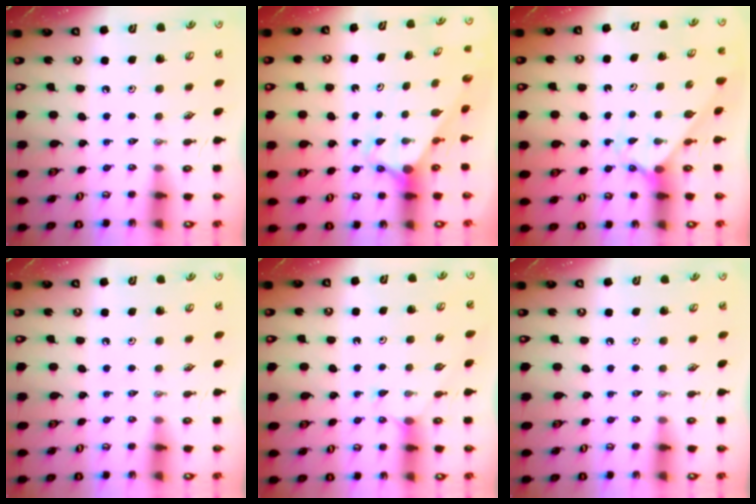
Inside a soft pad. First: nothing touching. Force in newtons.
{"total": 2.8, "press": 2.8, "slide": 0.0}
{"total": 2.3, "press": 2.3, "slide": 0.2}
{"total": 0.0}
{"total": 3.8, "press": 3.8, "slide": 0.4}
{"total": 0.0}